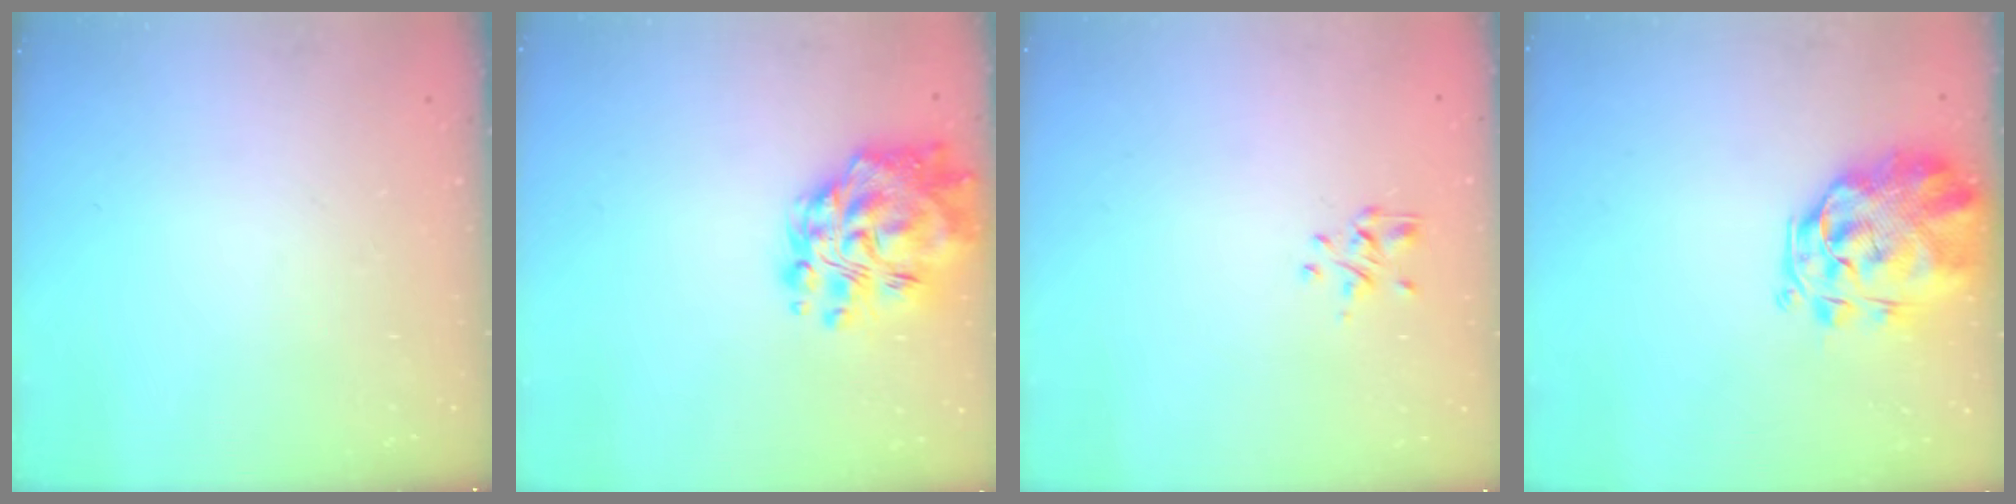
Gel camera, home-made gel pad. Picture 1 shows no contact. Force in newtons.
{"total": 17.0, "press": 16.3, "slide": 4.9}
{"total": 1.2, "press": 1.1, "slide": 0.5}
{"total": 3.4, "press": 3.0, "slide": 1.6}